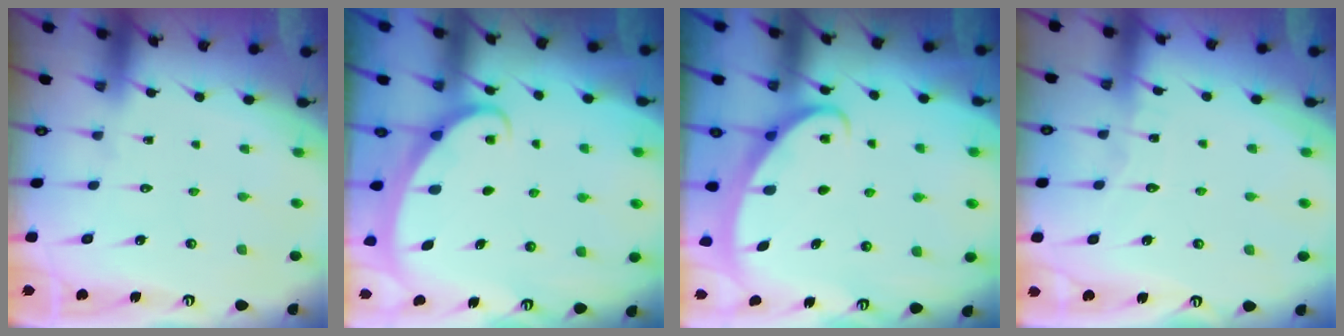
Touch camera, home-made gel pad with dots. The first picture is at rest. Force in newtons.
{"total": 2.3, "press": 2.3, "slide": 0.3}
{"total": 2.5, "press": 2.5, "slide": 0.3}
{"total": 5.0, "press": 5.0, "slide": 0.4}